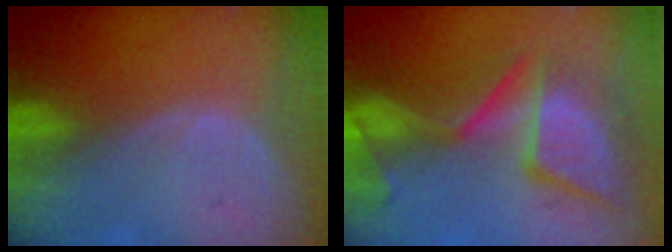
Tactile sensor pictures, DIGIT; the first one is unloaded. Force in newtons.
{"total": 13.6, "press": 11.2, "slide": 7.8}